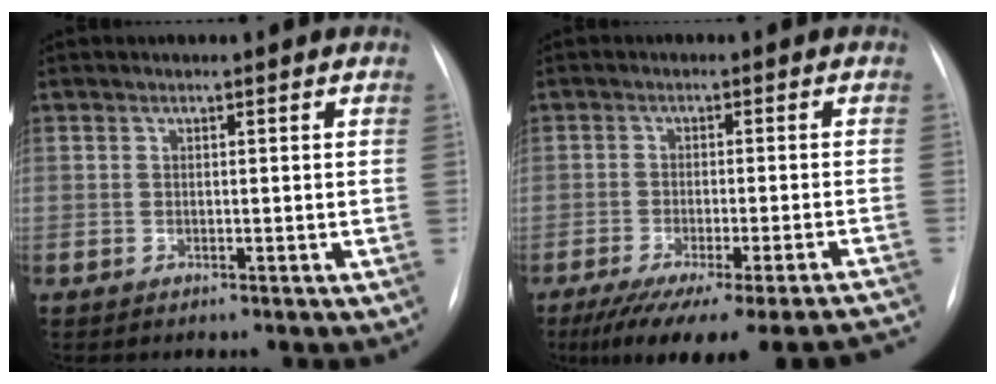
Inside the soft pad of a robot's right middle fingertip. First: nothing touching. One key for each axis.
{"total": 21.4, "fx": -19.1, "fy": -0.6, "fz": 9.6, "tx": -0.075, "ty": -0.043, "tz": -0.253}